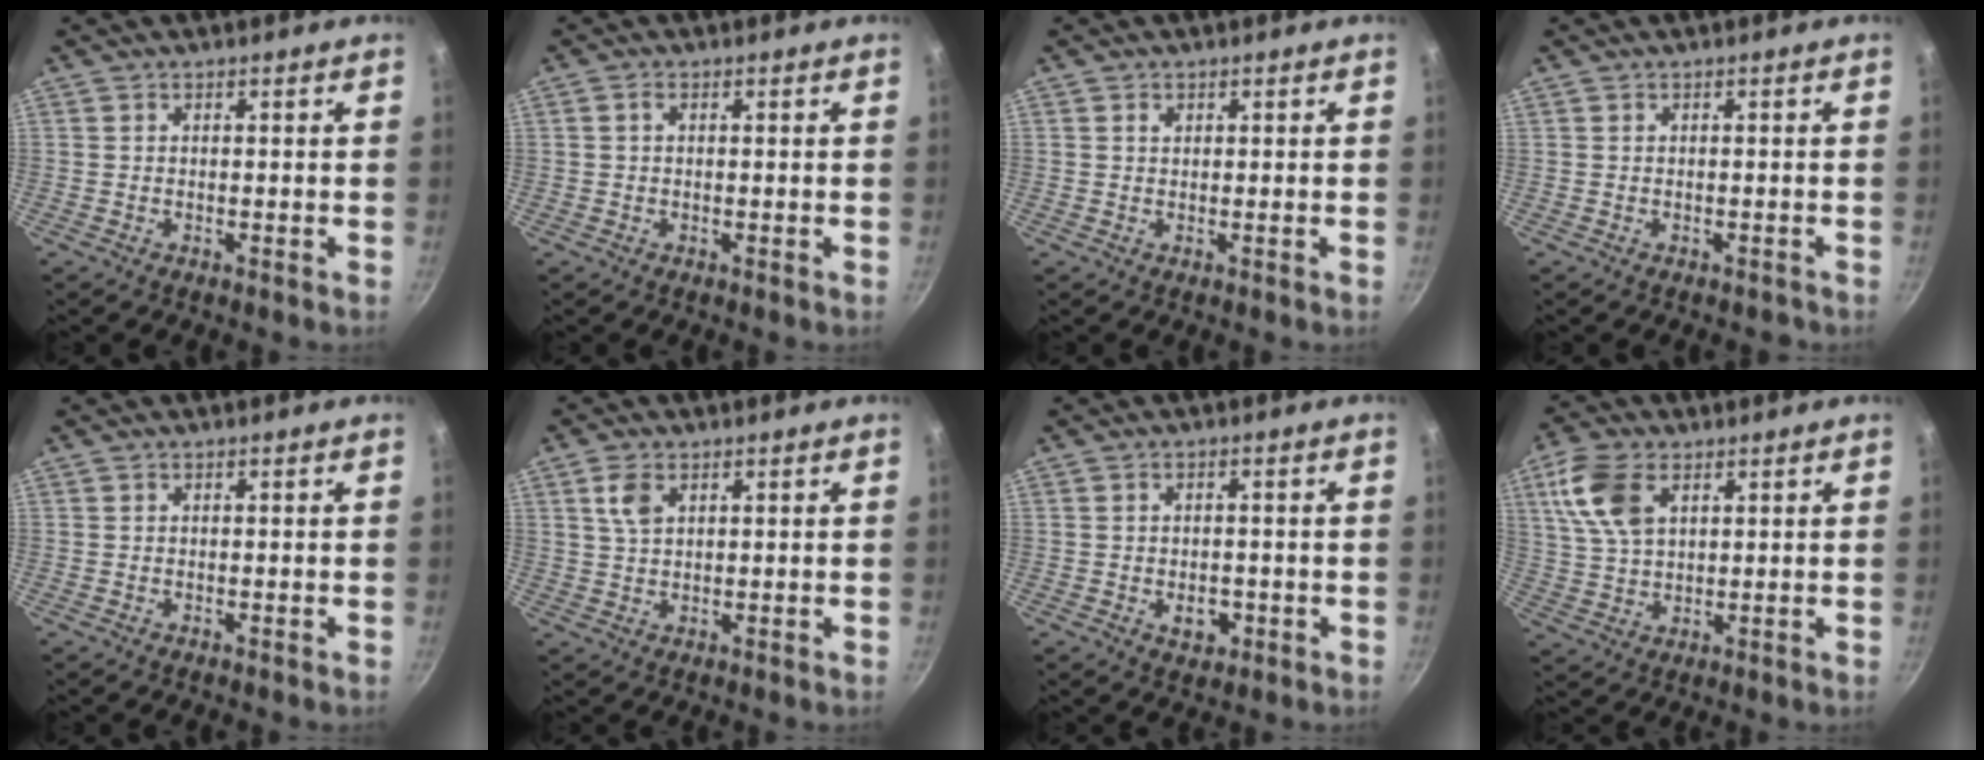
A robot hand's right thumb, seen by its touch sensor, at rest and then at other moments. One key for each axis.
{"total": 1.1, "fx": 0.2, "fy": 0.6, "fz": 0.9, "tx": -0.016, "ty": 0.004, "tz": 0.004}
{"total": 1.0, "fx": 0.4, "fy": 0.8, "fz": 0.5, "tx": -0.008, "ty": 0.003, "tz": 0.007}
{"total": 0.5, "fx": -0.4, "fy": 0.3, "fz": 0.0, "tx": 0.006, "ty": 0.015, "tz": 0.003}
{"total": 0.0}
{"total": 4.2, "fx": 1.8, "fy": 2.4, "fz": 2.9, "tx": -0.054, "ty": -0.002, "tz": 0.036}
{"total": 3.9, "fx": -1.0, "fy": 2.7, "fz": 2.7, "tx": -0.031, "ty": 0.004, "tz": -0.010}
{"total": 10.3, "fx": 4.0, "fy": 6.0, "fz": 7.3, "tx": -0.144, "ty": -0.004, "tz": 0.081}